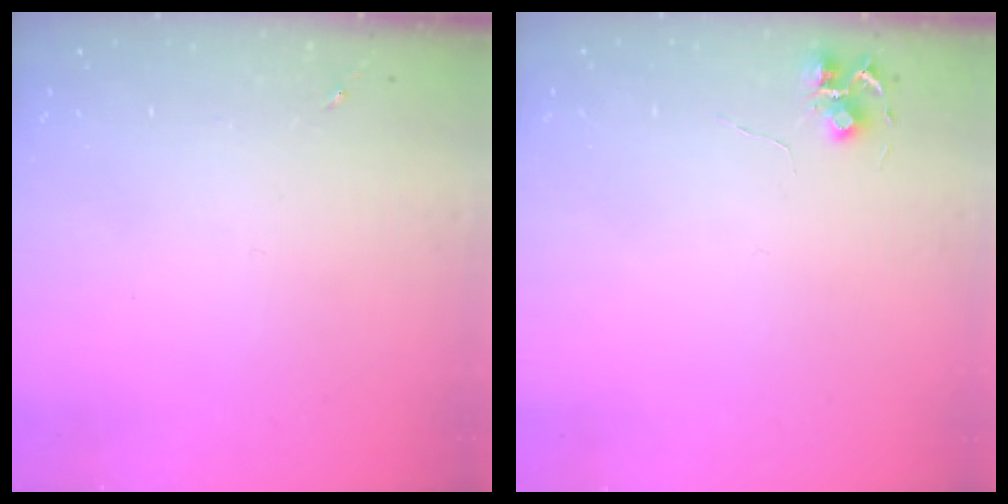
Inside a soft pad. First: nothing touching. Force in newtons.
{"total": 5.9, "press": 5.9, "slide": 0.5}